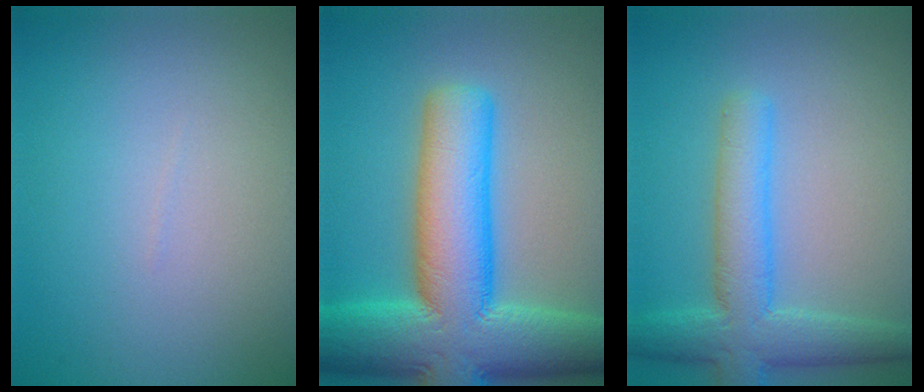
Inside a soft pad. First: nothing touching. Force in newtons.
{"total": 13.8, "press": 13.8, "slide": 0.8}
{"total": 5.6, "press": 5.6, "slide": 0.3}